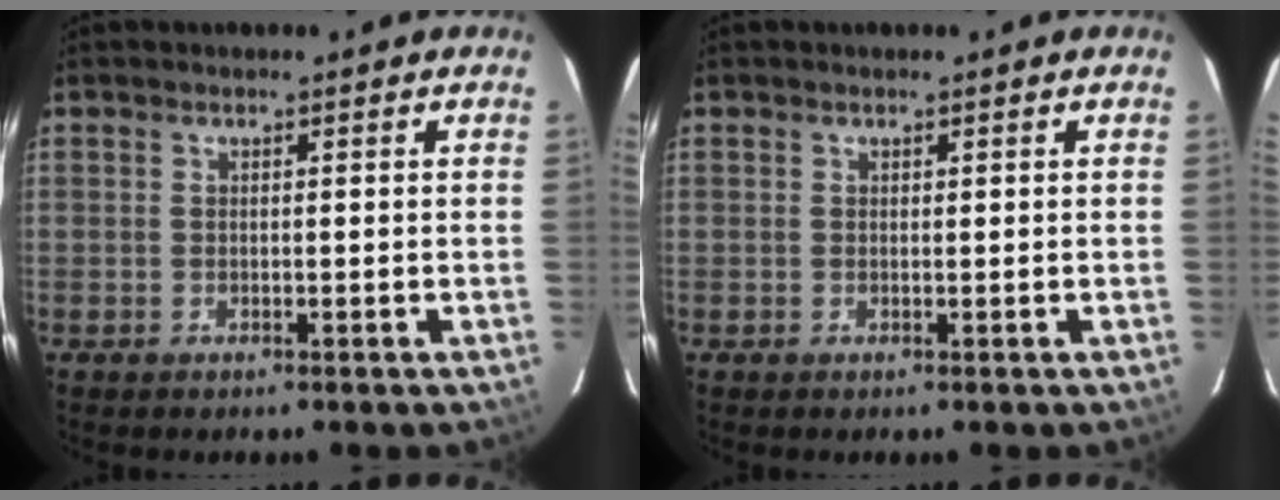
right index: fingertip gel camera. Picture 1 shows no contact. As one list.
[{"total": 0.0}]